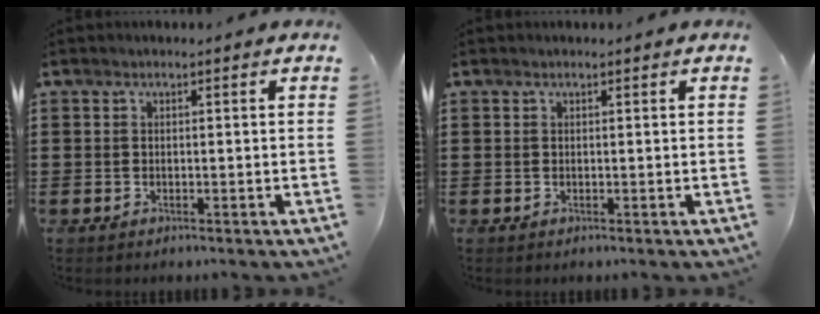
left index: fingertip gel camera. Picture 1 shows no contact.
{"total": 0.0}